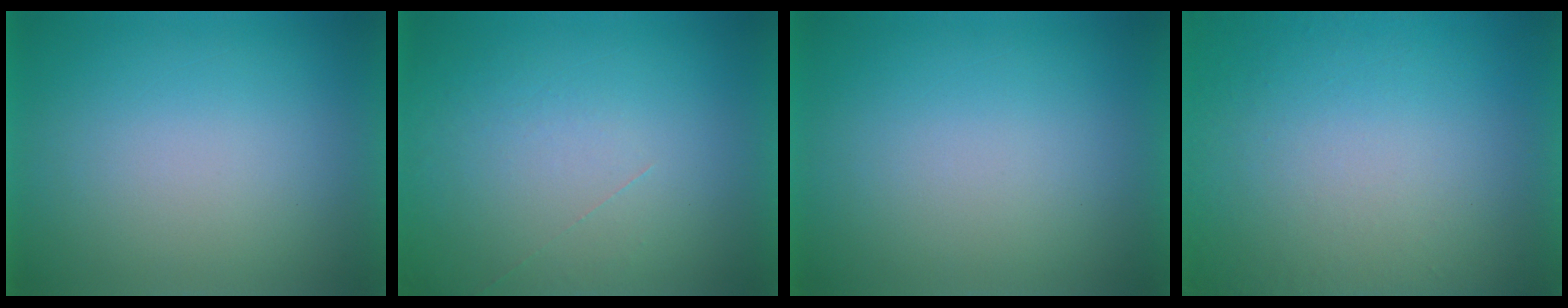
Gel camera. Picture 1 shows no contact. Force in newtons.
{"total": 1.2}
{"total": 0.0}
{"total": 5.2}